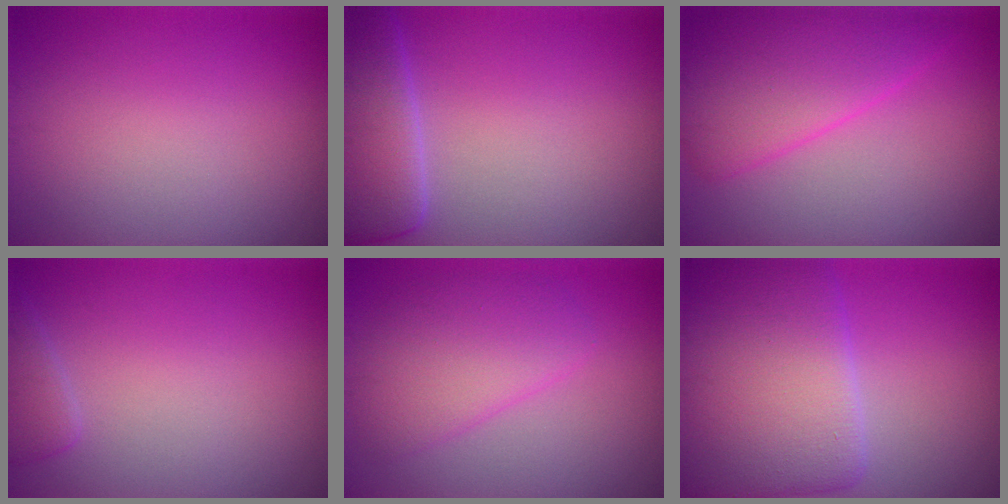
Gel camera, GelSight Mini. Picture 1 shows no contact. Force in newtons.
{"total": 6.3, "press": 6.2, "slide": 0.9}
{"total": 5.9, "press": 5.9, "slide": 0.2}
{"total": 1.9, "press": 1.8, "slide": 0.2}
{"total": 4.4, "press": 4.4, "slide": 0.2}
{"total": 11.0, "press": 11.0, "slide": 0.3}